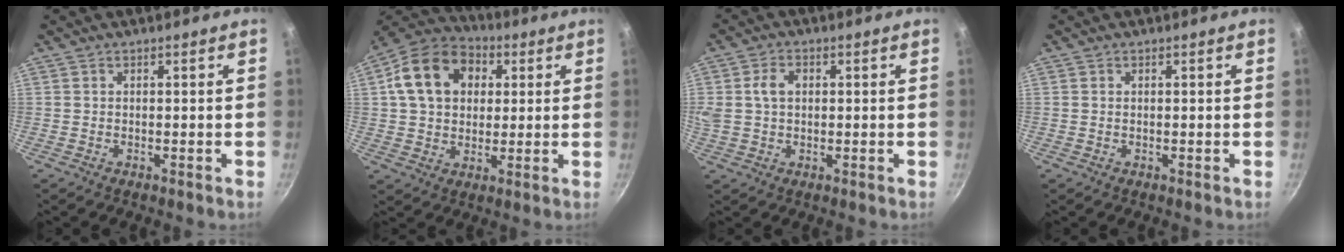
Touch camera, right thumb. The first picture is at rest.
{"total": 15.5, "force": [3.9, 11.9, 9.2], "torque": [-0.137, 0.020, 0.054]}
{"total": 6.3, "force": [1.2, 4.6, 4.2], "torque": [-0.074, 0.010, 0.018]}
{"total": 0.0}